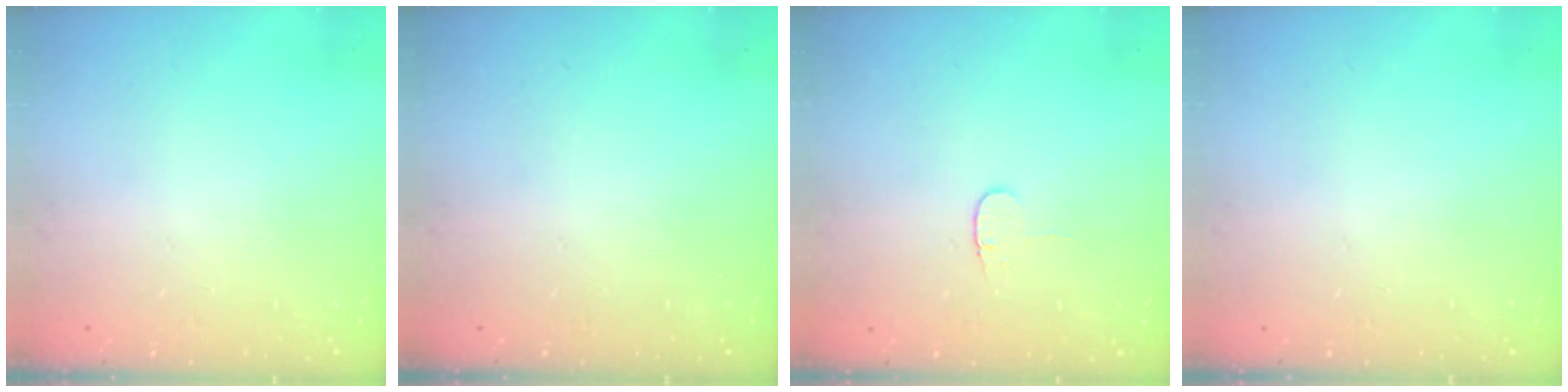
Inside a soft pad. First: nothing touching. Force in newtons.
{"total": 0.0}
{"total": 3.4, "press": 3.4, "slide": 0.4}
{"total": 0.0}